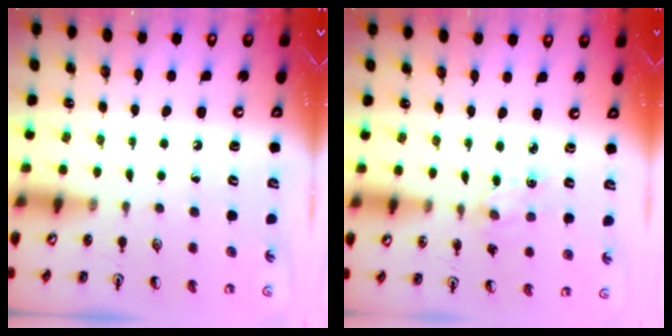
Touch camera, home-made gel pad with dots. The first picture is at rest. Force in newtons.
{"total": 2.7, "press": 2.7, "slide": 0.4}